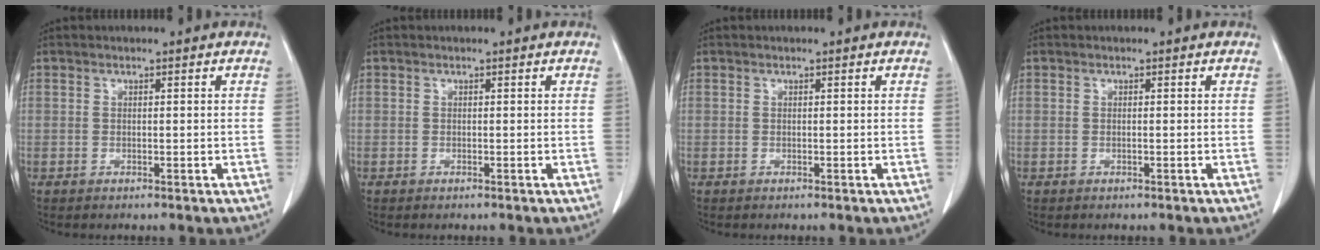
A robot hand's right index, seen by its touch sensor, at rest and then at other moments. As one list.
[{"total": 0.0}, {"total": 0.0}, {"total": 0.0}]